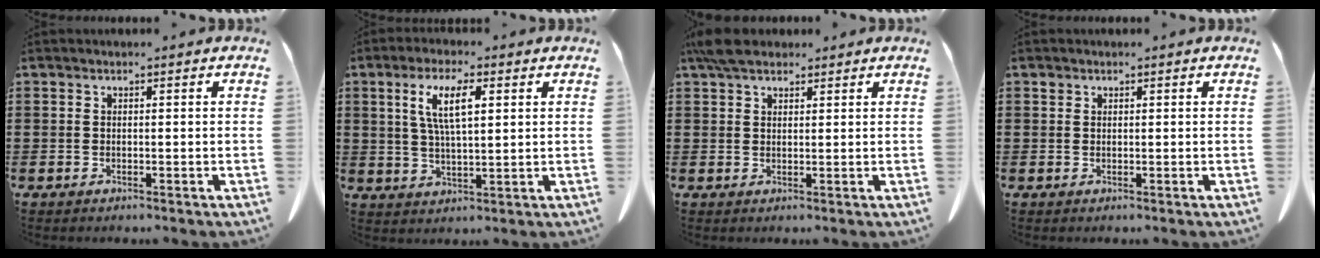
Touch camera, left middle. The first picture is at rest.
{"total": 7.1, "force": [2.5, 2.1, 6.4], "torque": [-0.132, 0.008, 0.042]}
{"total": 4.6, "force": [3.7, 1.6, 2.3], "torque": [-0.054, 0.000, 0.071]}
{"total": 0.6, "force": [0.4, 0.5, 0.1], "torque": [-0.005, 0.001, 0.008]}